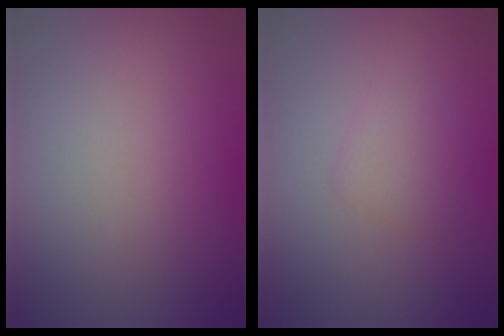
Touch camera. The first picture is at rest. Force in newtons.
{"total": 1.6, "press": 1.6, "slide": 0.0}